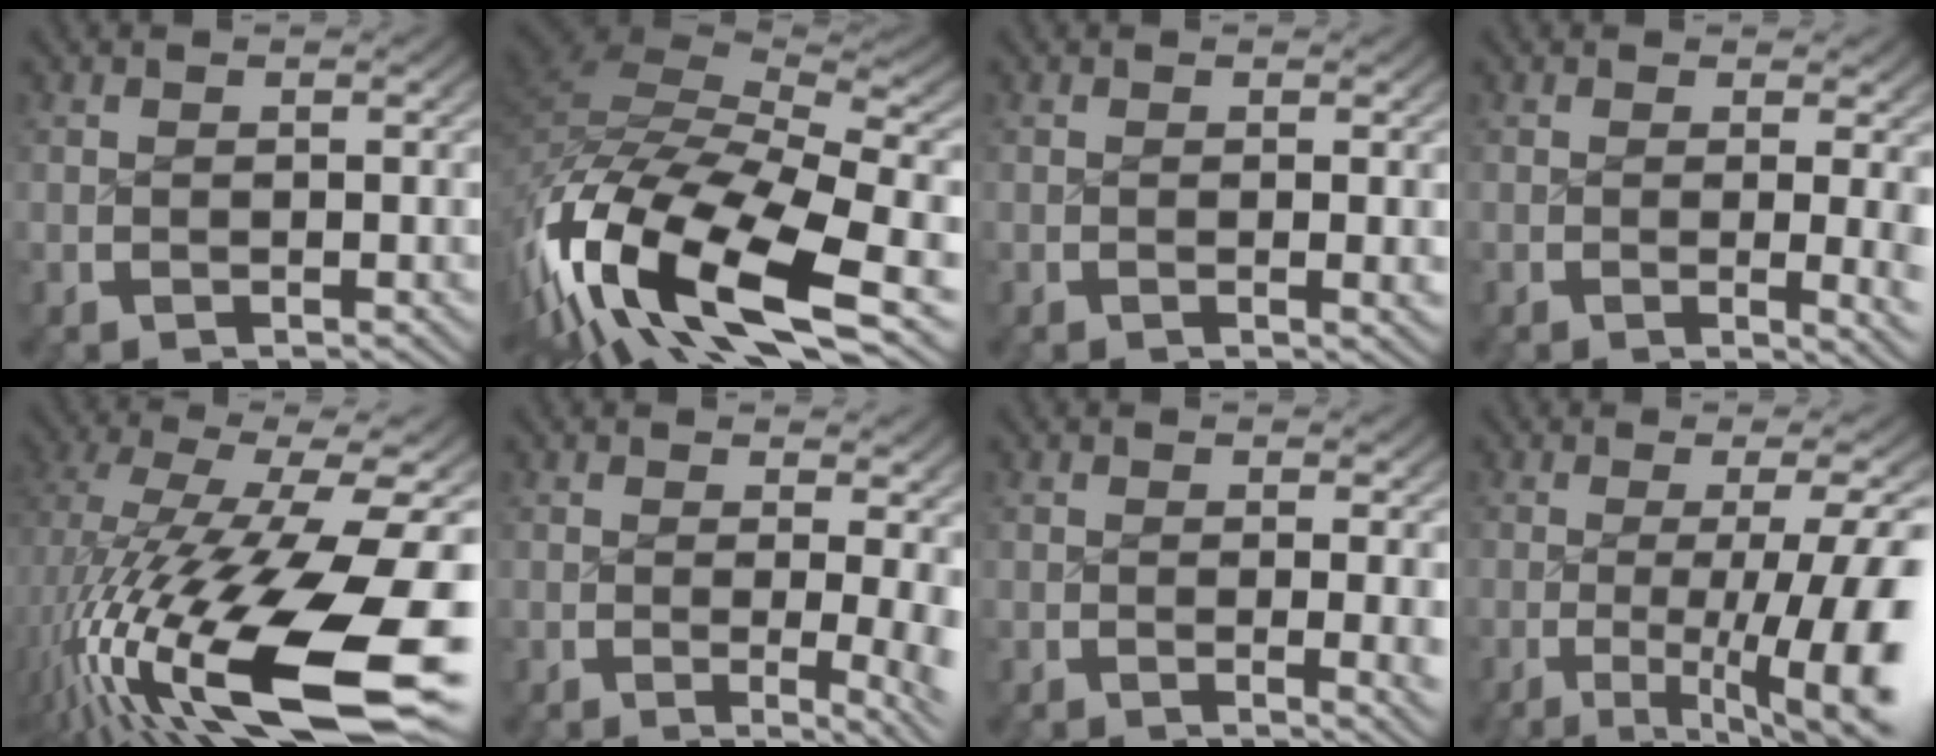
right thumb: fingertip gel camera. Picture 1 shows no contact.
{"total": 15.0, "force": [-1.1, 8.7, 12.2], "torque": [-0.280, -0.032, 0.002]}
{"total": 1.0, "force": [0.0, 0.1, 1.0], "torque": [-0.011, -0.002, -0.001]}
{"total": 3.4, "force": [-0.2, 1.0, 3.2], "torque": [-0.046, -0.013, -0.002]}
{"total": 17.9, "force": [-3.2, 8.5, 15.4], "torque": [-0.290, -0.053, -0.007]}
{"total": 4.4, "force": [-0.4, 1.7, 4.0], "torque": [-0.051, -0.022, -0.003]}
{"total": 2.5, "force": [-0.1, 0.6, 2.5], "torque": [-0.032, -0.008, -0.001]}
{"total": 10.5, "force": [-2.8, 4.9, 8.8], "torque": [-0.156, -0.037, -0.024]}